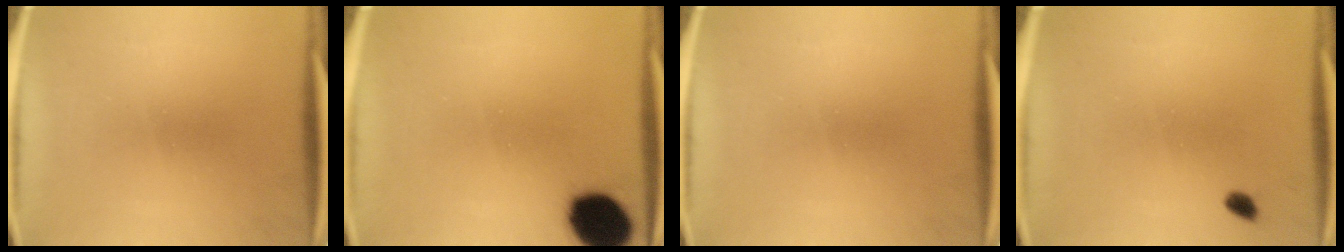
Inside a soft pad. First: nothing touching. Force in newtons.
{"total": 13.4}
{"total": 0.0}
{"total": 1.3}